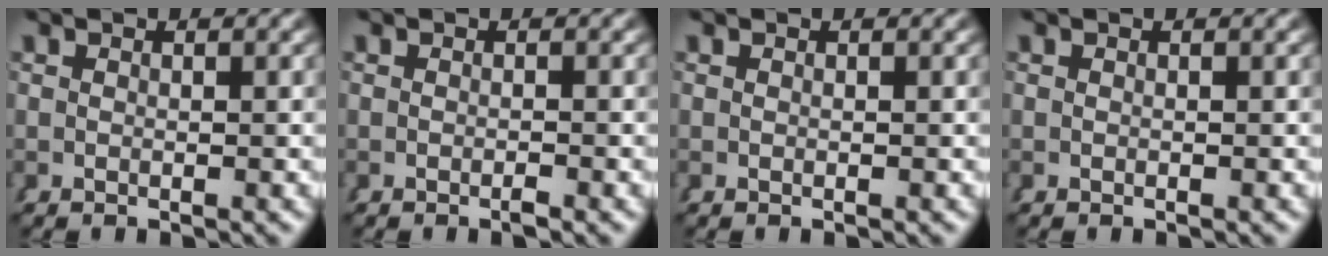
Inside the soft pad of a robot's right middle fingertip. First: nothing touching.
{"total": 0.6, "force": [-0.5, -0.1, 0.2], "torque": [-0.003, 0.004, -0.013]}
{"total": 0.0}
{"total": 0.0}